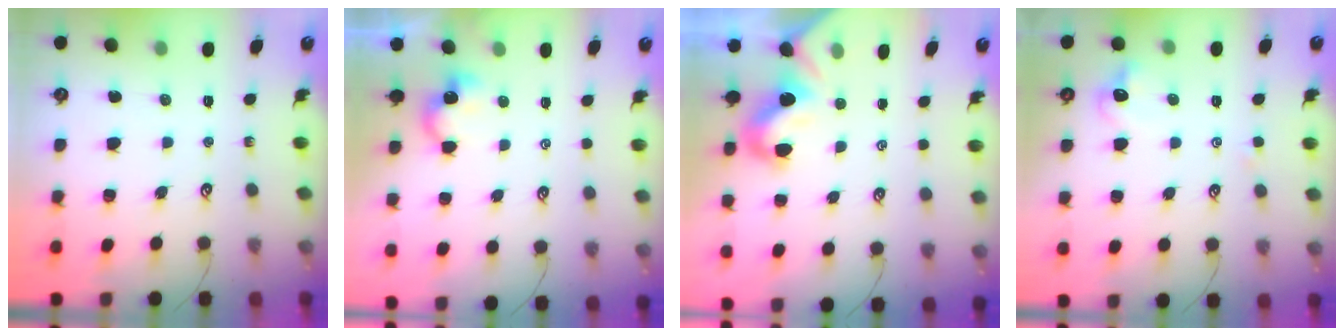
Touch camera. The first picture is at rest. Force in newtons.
{"total": 2.5, "press": 2.5, "slide": 0.3}
{"total": 2.0, "press": 2.0, "slide": 0.6}
{"total": 2.3, "press": 2.3, "slide": 0.4}